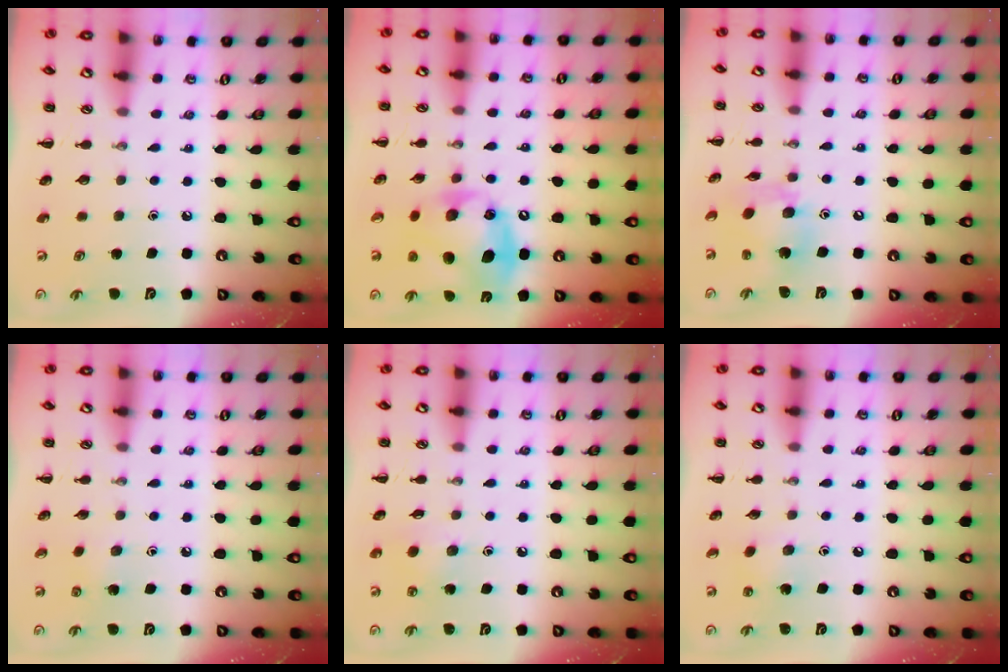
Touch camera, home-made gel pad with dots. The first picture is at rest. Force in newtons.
{"total": 16.5, "press": 16.5, "slide": 0.9}
{"total": 9.8, "press": 9.6, "slide": 1.7}
{"total": 2.7, "press": 2.5, "slide": 0.8}
{"total": 3.8, "press": 3.7, "slide": 1.1}
{"total": 2.8, "press": 2.7, "slide": 0.6}